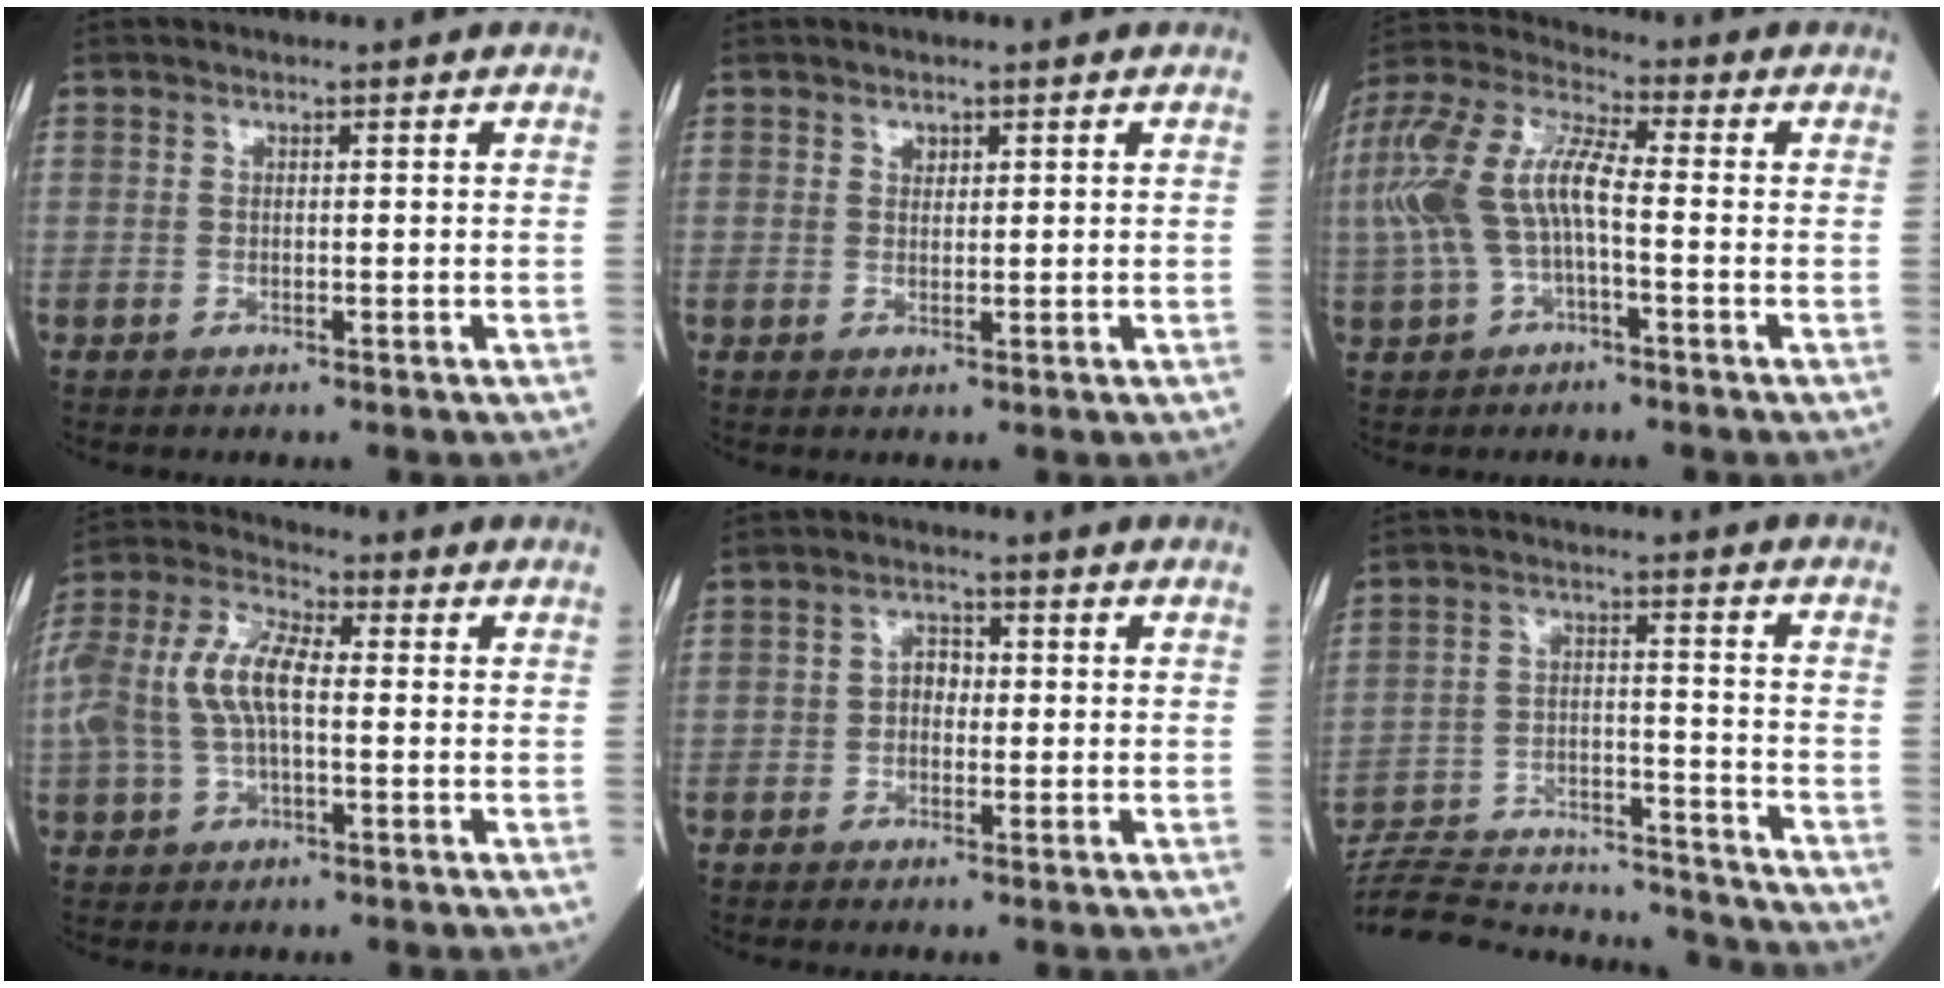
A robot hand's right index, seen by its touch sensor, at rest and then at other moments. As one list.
[{"total": 1.0, "force": [0.7, 0.7, 0.4], "torque": [-0.004, -0.004, 0.010]}, {"total": 12.8, "force": [-0.9, 4.9, 11.8], "torque": [-0.271, 0.026, -0.019]}, {"total": 10.9, "force": [0.1, 4.8, 9.8], "torque": [-0.225, 0.028, 0.000]}, {"total": 2.9, "force": [-0.1, 2.1, 1.9], "torque": [-0.032, 0.014, -0.005]}, {"total": 21.1, "force": [-20.3, 3.0, 4.8], "torque": [-0.117, 0.007, -0.302]}]